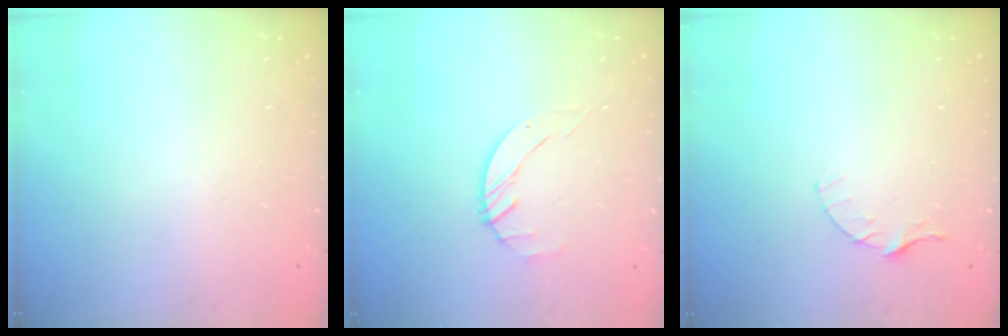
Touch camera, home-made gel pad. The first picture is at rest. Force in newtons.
{"total": 2.0, "press": 2.0, "slide": 0.3}
{"total": 3.6, "press": 3.6, "slide": 0.4}